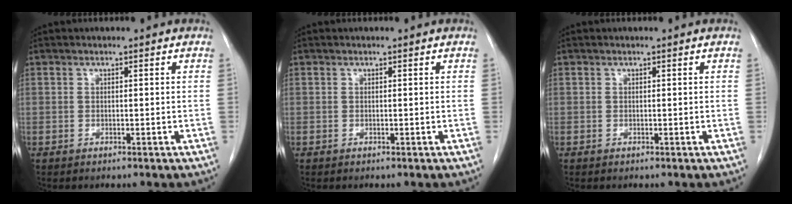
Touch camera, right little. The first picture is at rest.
{"total": 0.0}
{"total": 0.0}